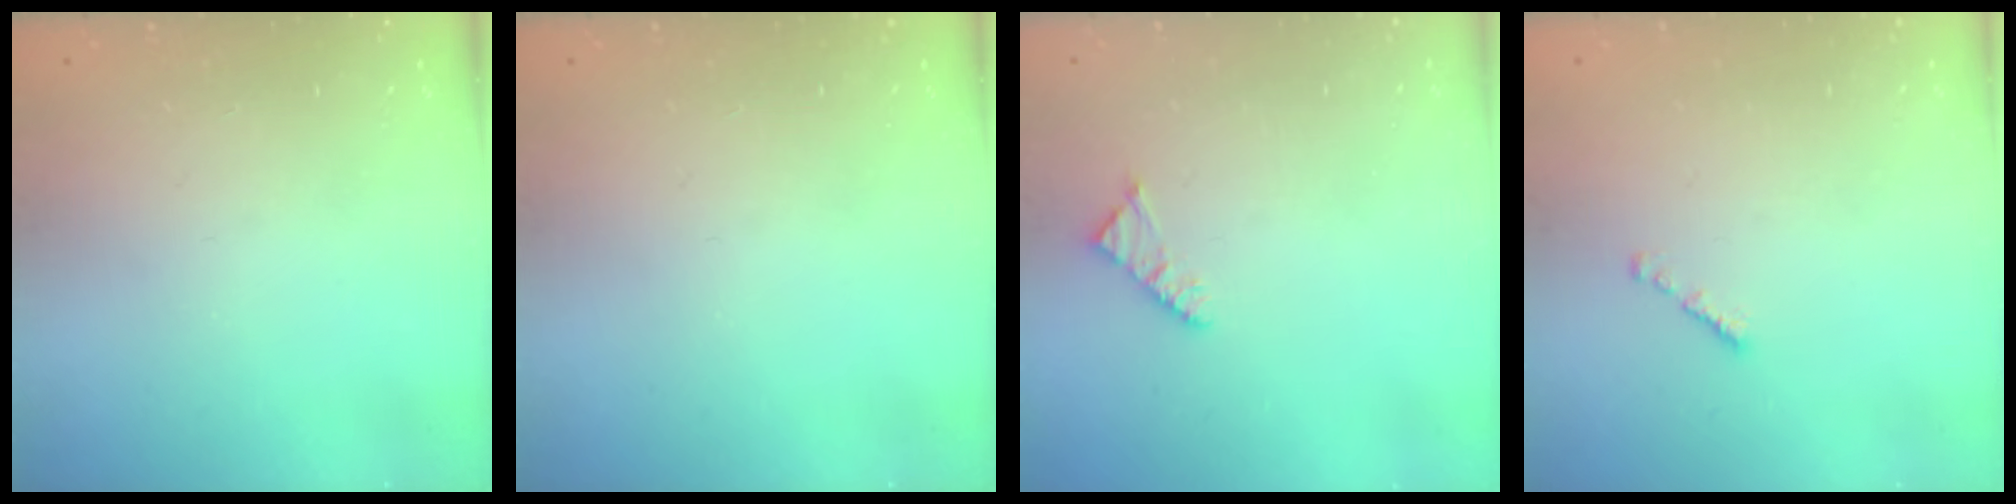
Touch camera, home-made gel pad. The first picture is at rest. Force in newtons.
{"total": 0.0}
{"total": 2.3, "press": 2.3, "slide": 0.4}
{"total": 1.3, "press": 1.1, "slide": 0.6}